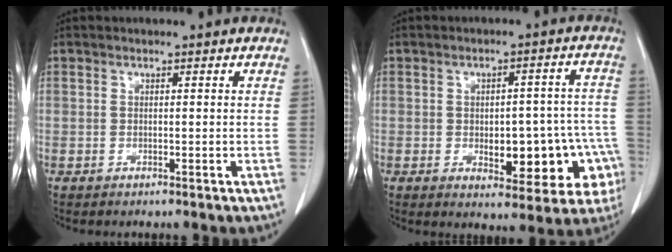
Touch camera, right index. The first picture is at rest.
{"total": 13.3, "force": [-4.0, 6.3, 11.1], "torque": [-0.101, 0.033, -0.038]}